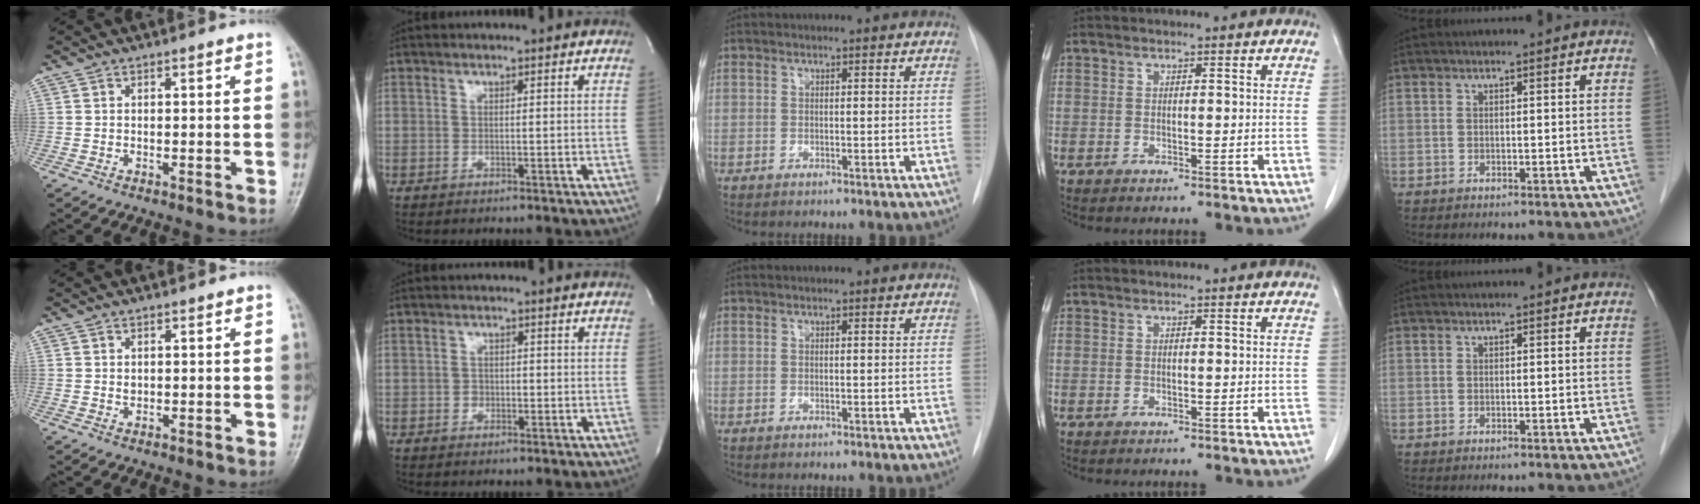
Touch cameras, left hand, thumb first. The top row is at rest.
{"thumb": {"total": 0.9, "force": [0.4, 0.7, 0.4], "torque": [-0.001, -0.002, 0.007]}, "index": {"total": 1.2, "force": [-0.4, 1.0, 0.4], "torque": [-0.003, 0.006, -0.007]}}